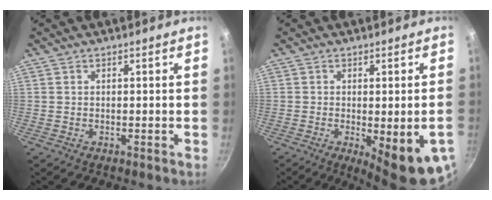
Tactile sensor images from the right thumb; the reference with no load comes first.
{"total": 12.5, "force": [-4.0, 3.2, 11.4], "torque": [-0.128, -0.011, -0.042]}